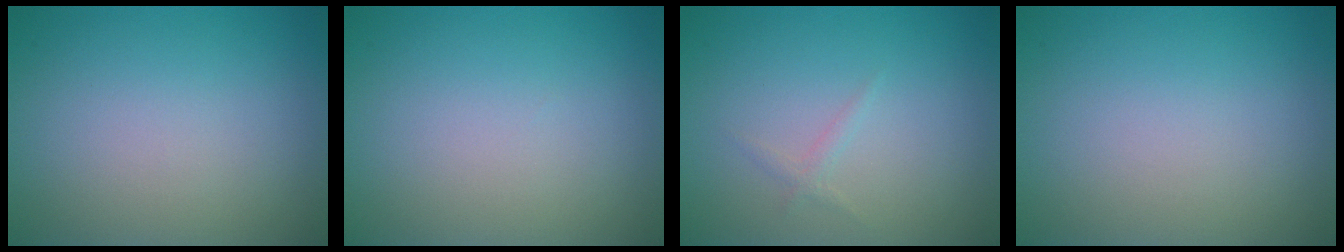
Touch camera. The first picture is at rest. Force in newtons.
{"total": 0.0}
{"total": 0.7, "press": 0.7, "slide": 0.0}
{"total": 0.0}